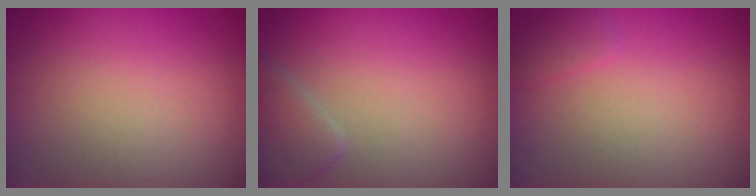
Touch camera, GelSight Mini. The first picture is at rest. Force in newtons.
{"total": 2.3, "press": 2.3, "slide": 0.2}
{"total": 1.0, "press": 1.0, "slide": 0.0}